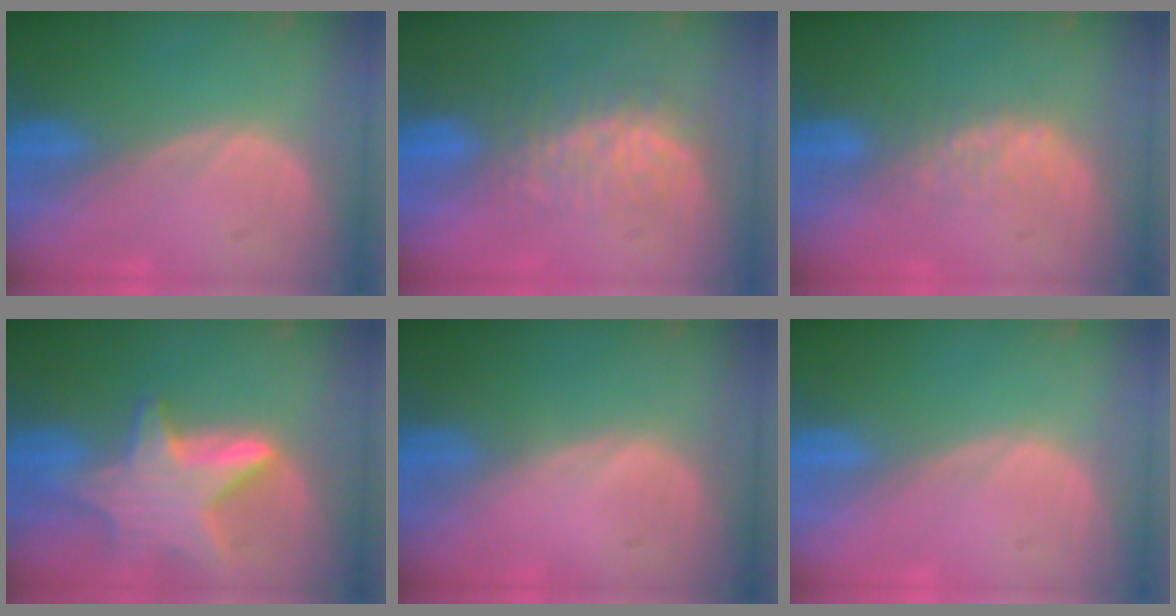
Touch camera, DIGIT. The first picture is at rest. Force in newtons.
{"total": 8.0, "press": 7.4, "slide": 3.1}
{"total": 3.2, "press": 3.2, "slide": 0.5}
{"total": 9.1, "press": 9.1, "slide": 0.8}
{"total": 0.0}
{"total": 0.0}